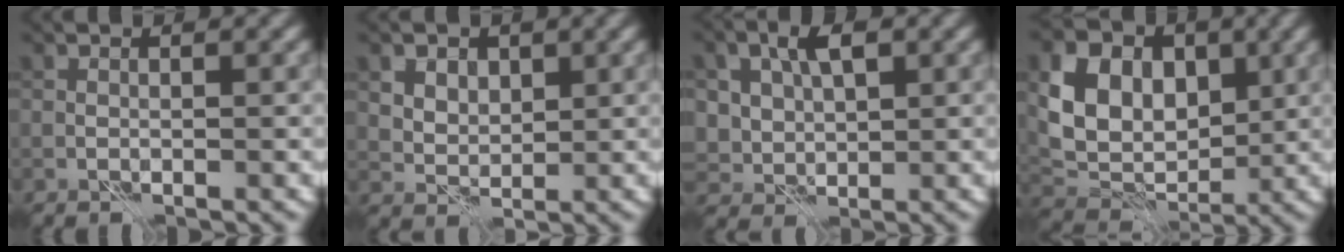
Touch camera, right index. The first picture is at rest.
{"total": 4.6, "force": [2.5, 3.2, 2.3], "torque": [-0.057, 0.008, 0.045]}
{"total": 4.8, "force": [1.7, 3.2, 3.1], "torque": [-0.063, 0.004, 0.025]}
{"total": 8.0, "force": [2.6, 5.9, 4.8], "torque": [-0.098, -0.005, 0.035]}